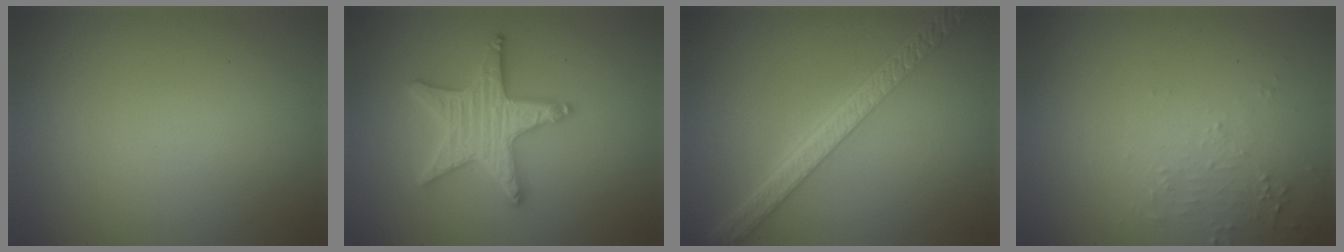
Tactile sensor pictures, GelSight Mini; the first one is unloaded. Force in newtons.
{"total": 5.2, "press": 5.1, "slide": 0.8}
{"total": 5.5, "press": 4.3, "slide": 3.4}
{"total": 2.1, "press": 2.0, "slide": 0.5}